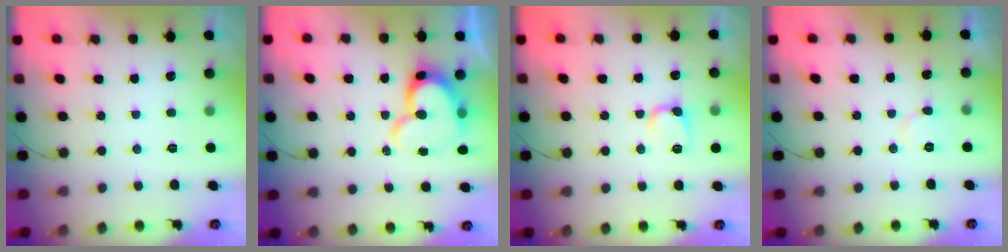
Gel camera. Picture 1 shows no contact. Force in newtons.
{"total": 14.5, "press": 14.4, "slide": 1.3}
{"total": 5.1, "press": 5.1, "slide": 0.6}
{"total": 4.3, "press": 4.3, "slide": 0.5}